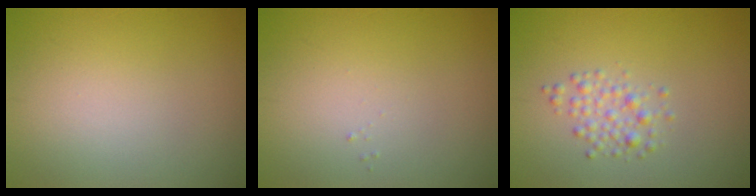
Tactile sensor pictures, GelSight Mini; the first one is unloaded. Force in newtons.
{"total": 0.0}
{"total": 1.9, "press": 1.9, "slide": 0.1}